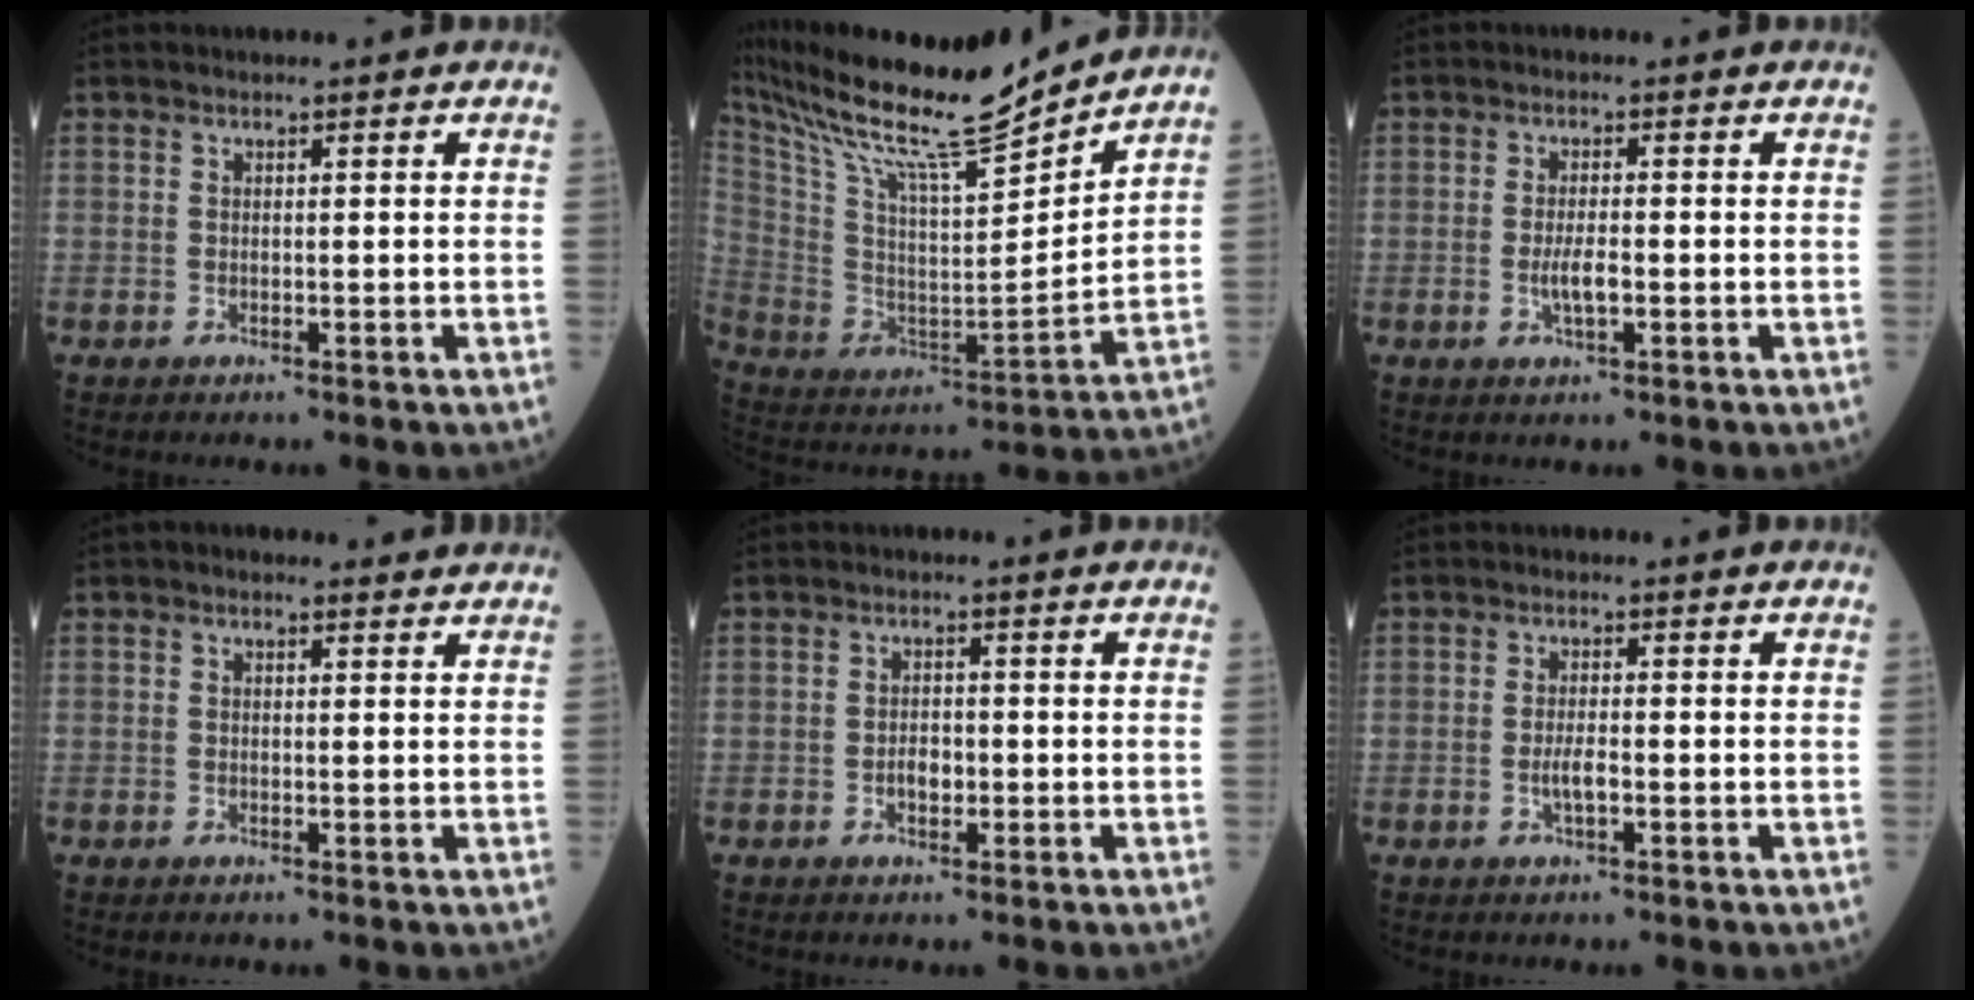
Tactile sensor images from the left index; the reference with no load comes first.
{"total": 21.4, "force": [19.1, 1.0, 9.6], "torque": [-0.203, -0.027, 0.333]}
{"total": 2.9, "force": [-0.7, 0.7, 2.7], "torque": [-0.058, -0.001, -0.012]}
{"total": 4.6, "force": [3.6, 1.4, 2.6], "torque": [-0.039, 0.032, 0.045]}
{"total": 2.1, "force": [-0.7, 1.2, 1.6], "torque": [-0.026, 0.004, -0.010]}
{"total": 2.2, "force": [-0.7, 0.5, 2.0], "torque": [-0.041, 0.000, -0.012]}